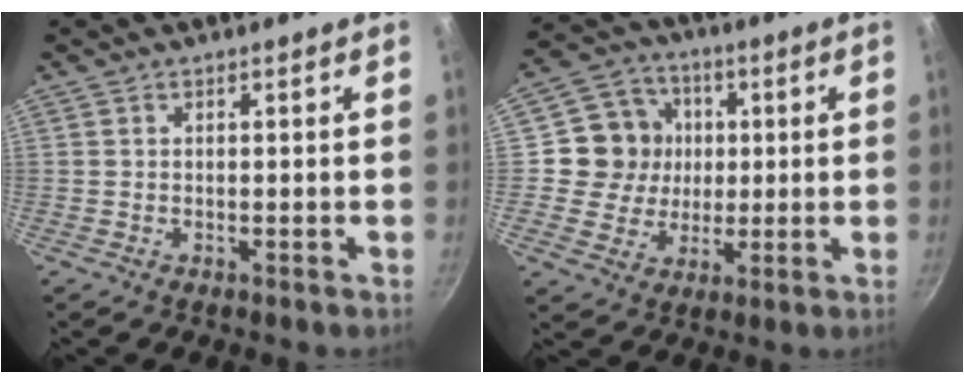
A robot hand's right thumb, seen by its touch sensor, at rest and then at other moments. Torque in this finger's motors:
{"motor_torque": [0.04, 1.62, 0.44, -0.34, 0.00]}